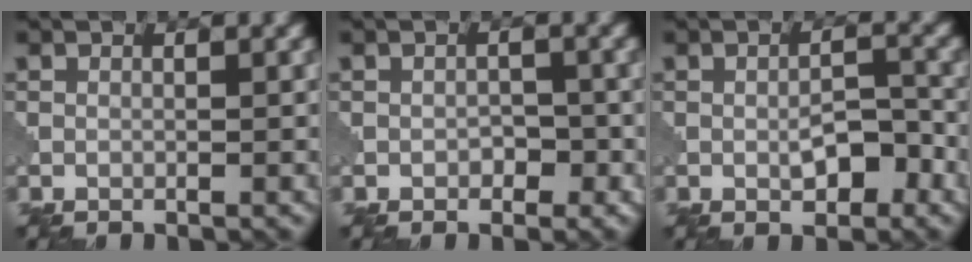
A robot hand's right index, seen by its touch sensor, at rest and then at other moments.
{"total": 1.4, "force": [-0.5, 1.1, 0.8], "torque": [-0.010, -0.003, -0.009]}
{"total": 3.1, "force": [-1.0, 1.3, 2.6], "torque": [-0.044, 0.001, -0.015]}